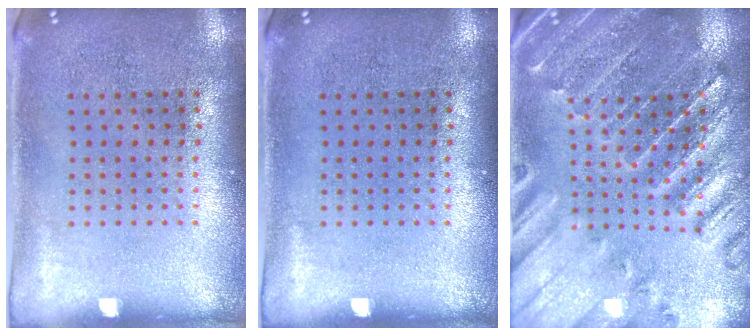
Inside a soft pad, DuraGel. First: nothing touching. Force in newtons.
{"total": 0.0}
{"total": 1.6, "press": 1.6, "slide": 0.3}